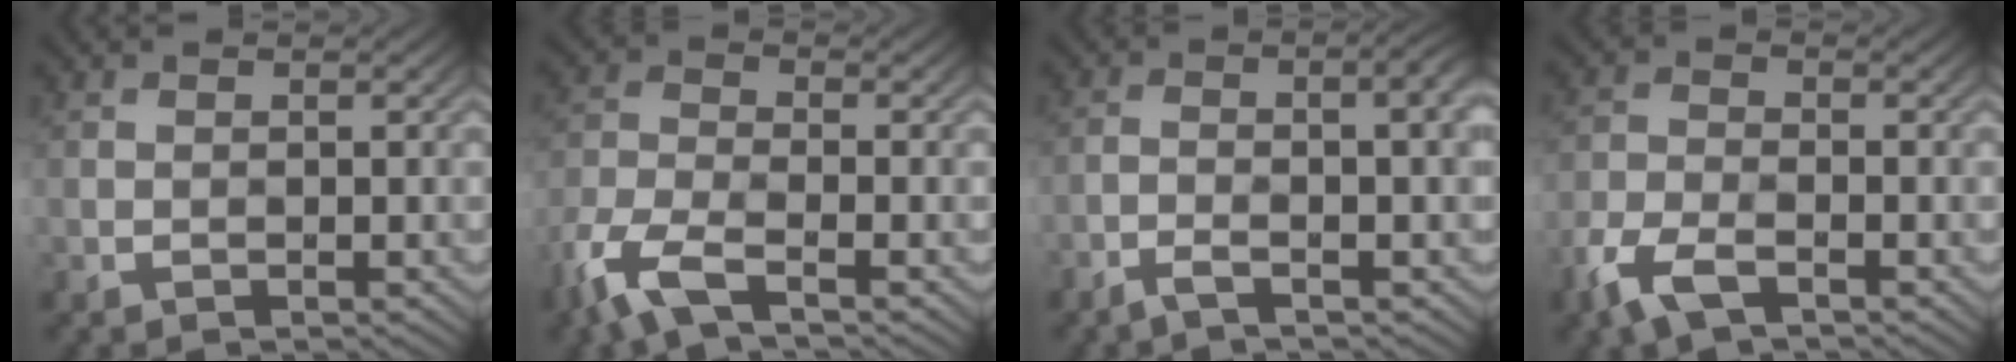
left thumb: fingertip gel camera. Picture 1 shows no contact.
{"total": 6.8, "force": [-3.9, 2.6, 4.9], "torque": [-0.114, -0.009, -0.095]}
{"total": 5.6, "force": [-1.0, 1.3, 5.4], "torque": [-0.072, 0.011, -0.022]}
{"total": 5.0, "force": [-2.5, 2.4, 3.7], "torque": [-0.085, -0.004, -0.066]}